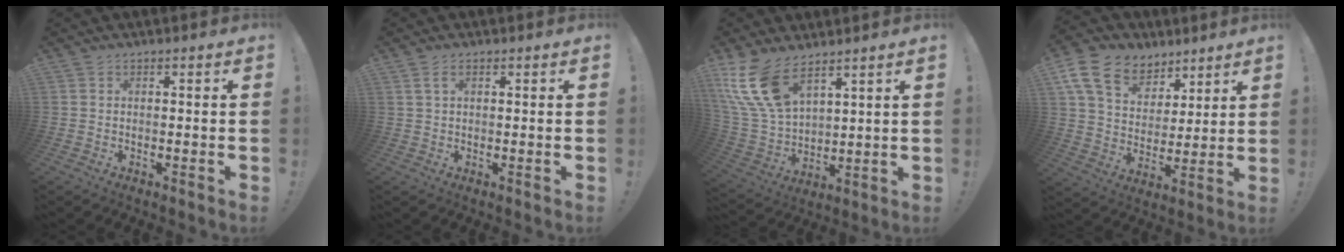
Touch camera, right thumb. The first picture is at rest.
{"total": 2.9, "force": [1.2, 1.4, 2.2], "torque": [-0.045, 0.002, 0.023]}
{"total": 16.1, "force": [10.2, 7.8, 9.7], "torque": [-0.208, -0.057, 0.196]}
{"total": 15.9, "force": [9.5, 10.5, 7.2], "torque": [-0.125, -0.049, 0.182]}